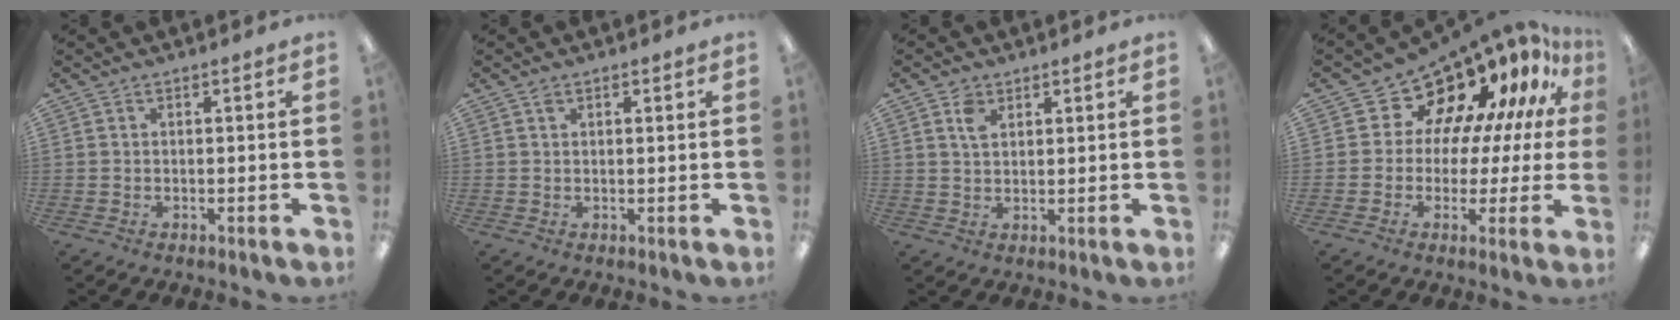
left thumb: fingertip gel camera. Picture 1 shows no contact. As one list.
[{"total": 1.0, "force": [0.6, 0.5, 0.8], "torque": [-0.017, 0.002, 0.010]}, {"total": 3.7, "force": [2.2, 2.2, 2.1], "torque": [-0.039, -0.003, 0.039]}, {"total": 13.5, "force": [10.3, 7.7, 4.0], "torque": [-0.081, -0.097, 0.185]}]